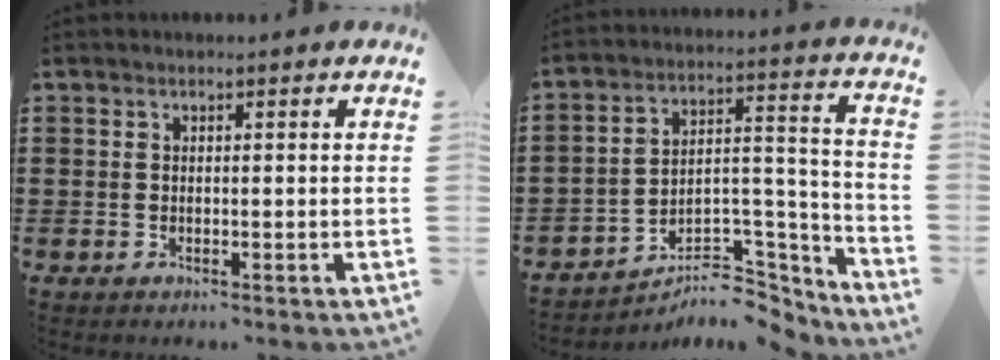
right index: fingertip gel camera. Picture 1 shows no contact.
{"total": 6.8, "force": [-5.0, 3.4, 3.1], "torque": [-0.051, 0.007, -0.093]}